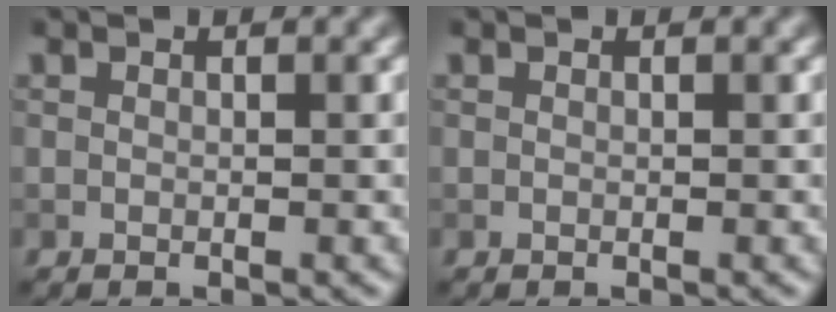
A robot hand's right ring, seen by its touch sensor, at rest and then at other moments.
{"total": 0.0}